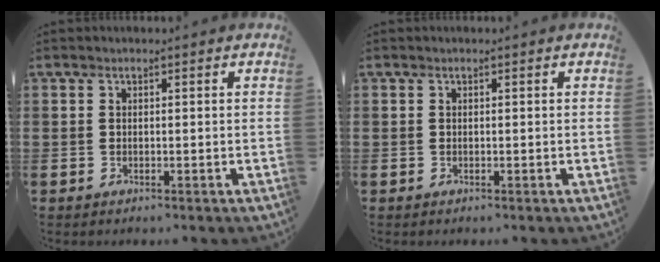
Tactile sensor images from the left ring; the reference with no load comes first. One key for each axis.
{"total": 0.0}